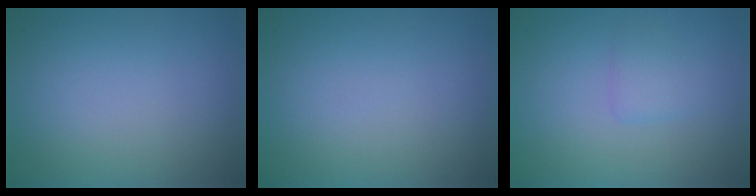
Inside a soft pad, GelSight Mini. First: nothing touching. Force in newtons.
{"total": 0.0}
{"total": 1.3, "press": 1.3, "slide": 0.1}